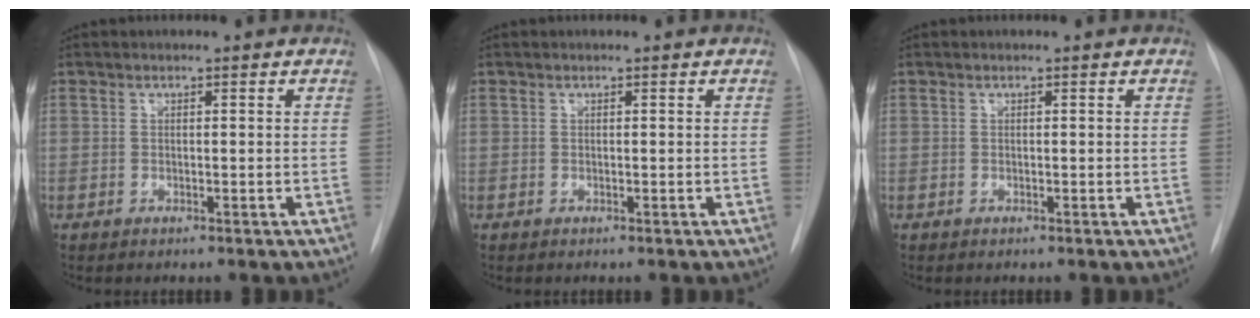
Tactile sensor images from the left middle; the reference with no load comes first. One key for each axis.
{"total": 0.0}
{"total": 0.0}